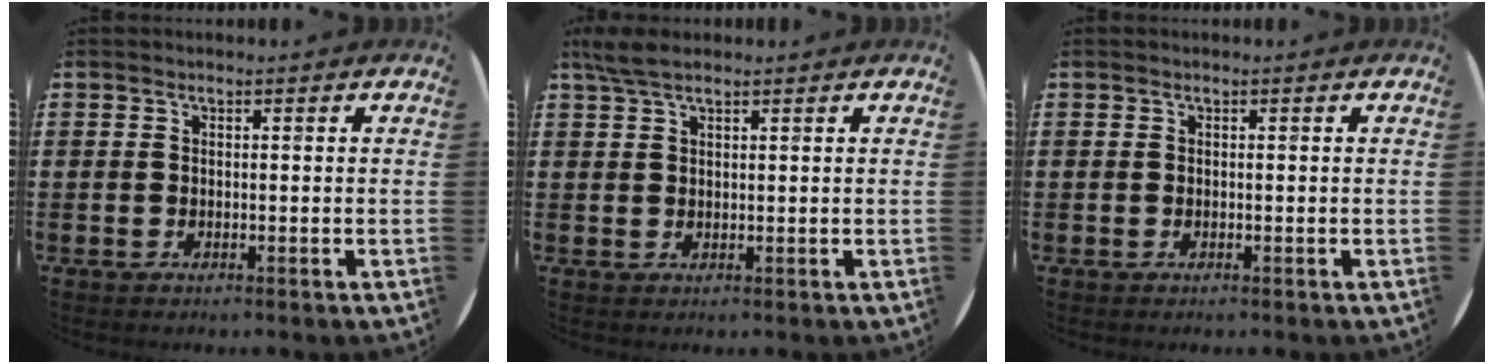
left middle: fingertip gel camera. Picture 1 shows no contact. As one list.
[{"total": 3.1, "force": [2.3, 0.9, 1.9], "torque": [-0.042, 0.006, 0.041]}, {"total": 0.0}]